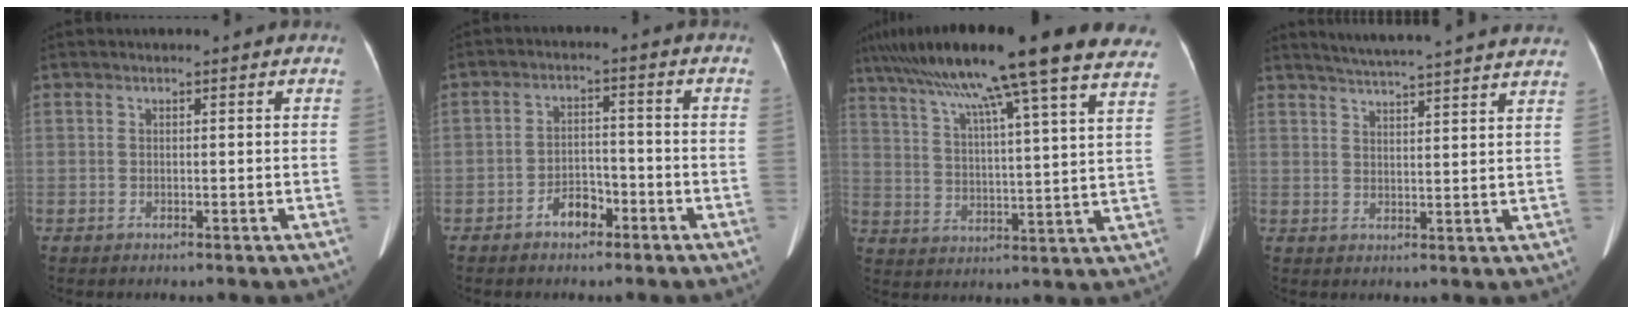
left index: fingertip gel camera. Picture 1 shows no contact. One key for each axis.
{"total": 4.2, "fx": -2.8, "fy": 2.3, "fz": 2.2, "tx": -0.038, "ty": 0.013, "tz": -0.045}
{"total": 29.1, "fx": 23.1, "fy": 0.4, "fz": 17.6, "tx": -0.268, "ty": 0.005, "tz": 0.314}
{"total": 18.4, "fx": 17.1, "fy": 0.0, "fz": 6.8, "tx": -0.109, "ty": -0.004, "tz": 0.219}